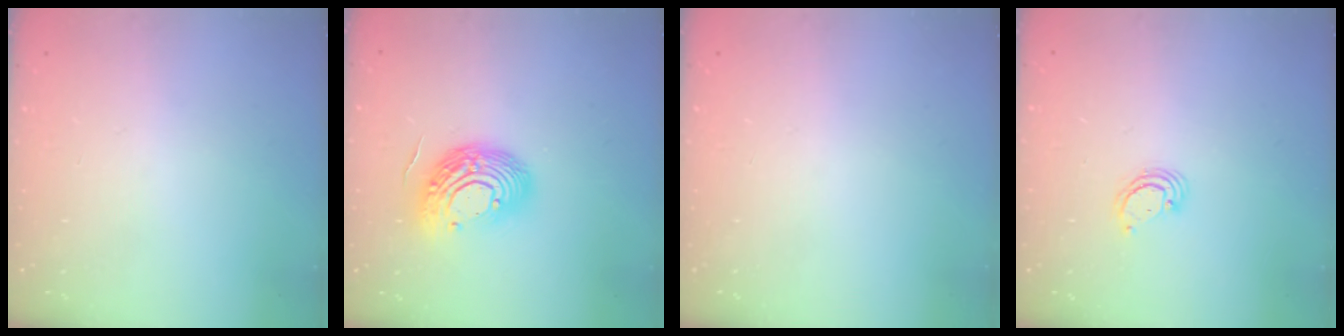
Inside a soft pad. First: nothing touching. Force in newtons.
{"total": 14.4, "press": 14.3, "slide": 1.4}
{"total": 0.0}
{"total": 2.7, "press": 2.7, "slide": 0.2}